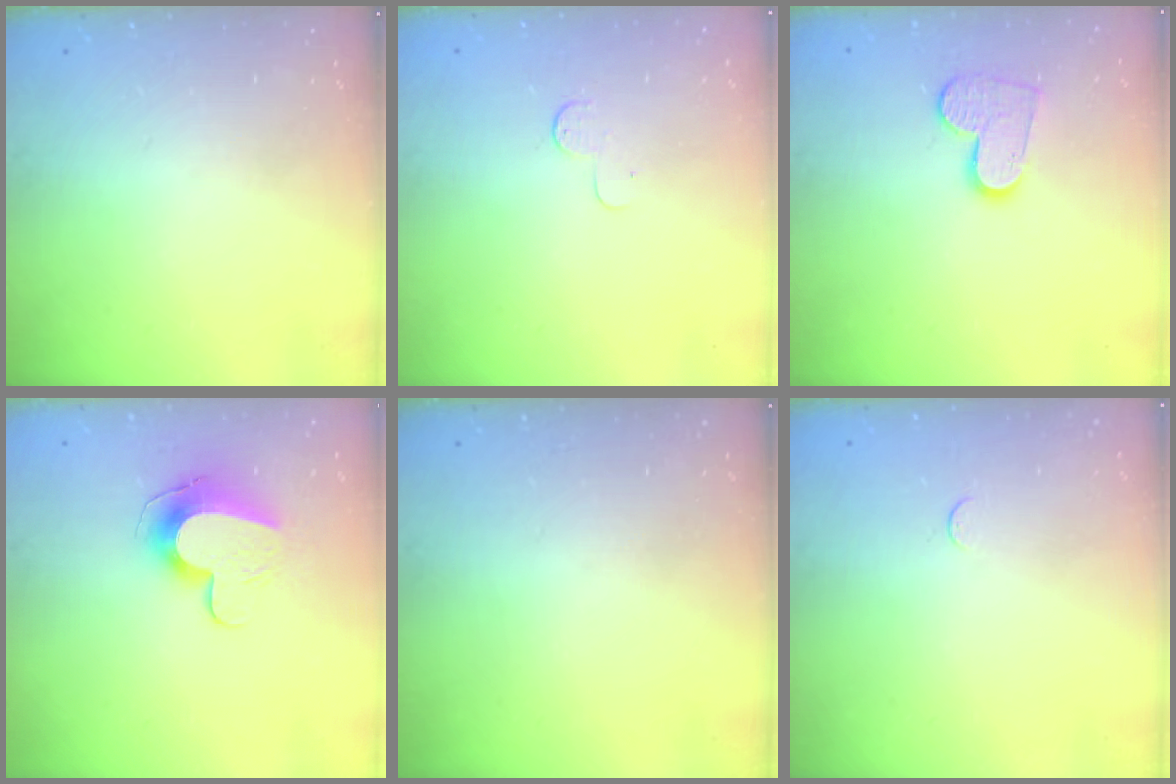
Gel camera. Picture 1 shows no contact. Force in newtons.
{"total": 3.9, "press": 3.9, "slide": 0.4}
{"total": 10.0, "press": 10.0, "slide": 0.8}
{"total": 11.1, "press": 11.1, "slide": 0.7}
{"total": 0.0}
{"total": 2.4, "press": 2.4, "slide": 0.3}